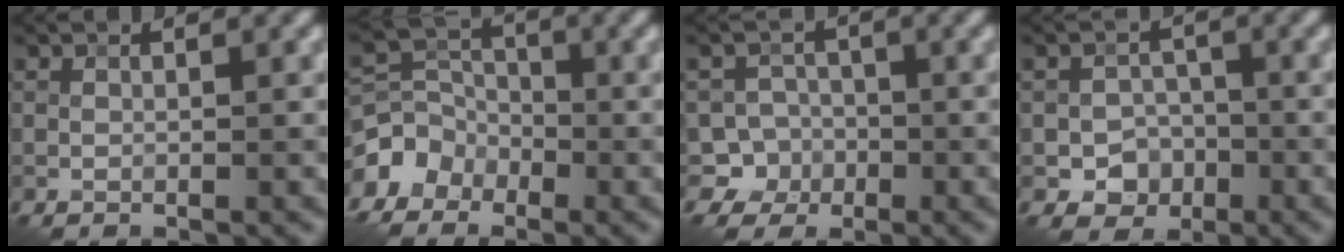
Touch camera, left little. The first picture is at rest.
{"total": 4.6, "force": [-3.1, 3.2, 0.9], "torque": [0.007, 0.009, -0.065]}
{"total": 3.8, "force": [-1.7, 3.4, 0.3], "torque": [0.031, 0.002, -0.036]}
{"total": 2.9, "force": [-1.3, 2.4, 1.1], "torque": [-0.009, 0.002, -0.023]}